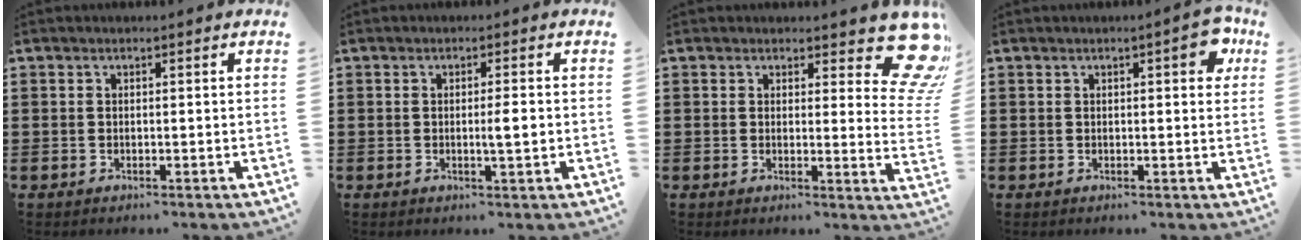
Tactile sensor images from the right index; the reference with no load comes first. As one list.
[{"total": 2.7, "force": [-0.2, 0.3, 2.7], "torque": [-0.047, -0.005, -0.004]}, {"total": 6.9, "force": [5.2, 2.3, 4.0], "torque": [-0.049, -0.030, 0.088]}, {"total": 4.0, "force": [1.3, 1.0, 3.6], "torque": [-0.048, -0.003, 0.016]}]